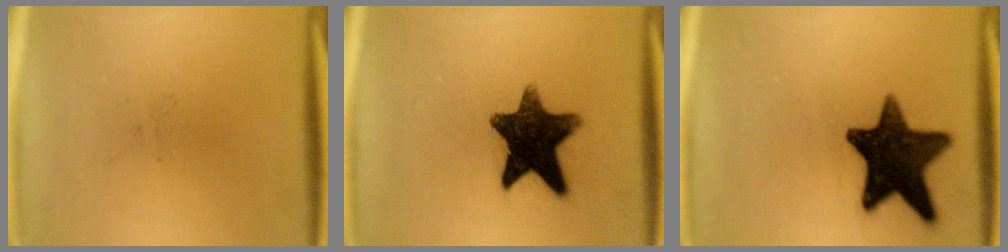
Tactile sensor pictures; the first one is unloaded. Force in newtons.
{"total": 12.9}
{"total": 15.6}